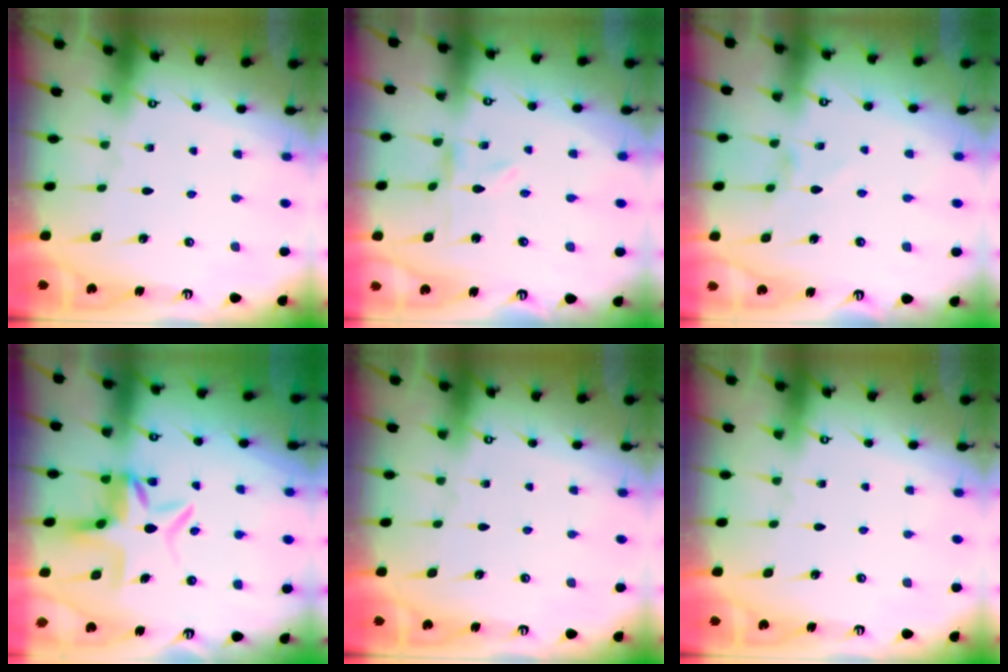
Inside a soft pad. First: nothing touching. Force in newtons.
{"total": 0.0}
{"total": 2.3, "press": 2.3, "slide": 0.3}
{"total": 7.4, "press": 7.3, "slide": 0.8}
{"total": 0.0}
{"total": 0.0}